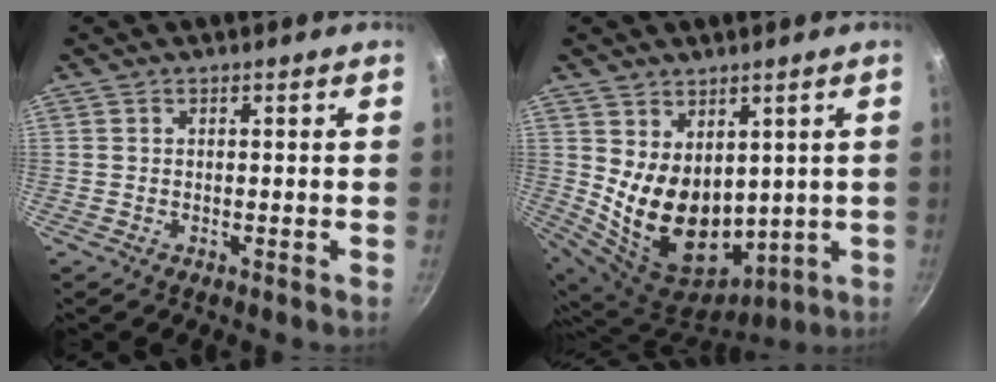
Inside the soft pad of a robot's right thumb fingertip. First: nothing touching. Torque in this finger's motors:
{"motor_torque": [-1.24, 1.99, 1.41, -0.81, 0.19]}